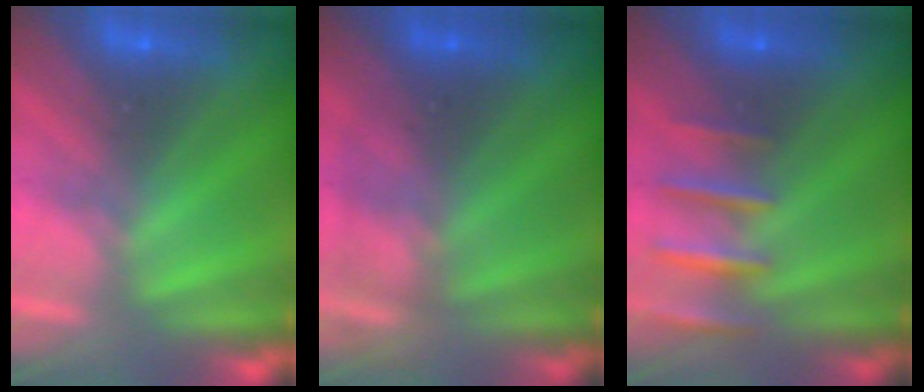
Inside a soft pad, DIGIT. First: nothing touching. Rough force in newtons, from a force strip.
{"total": 3.1}
{"total": 2.5}